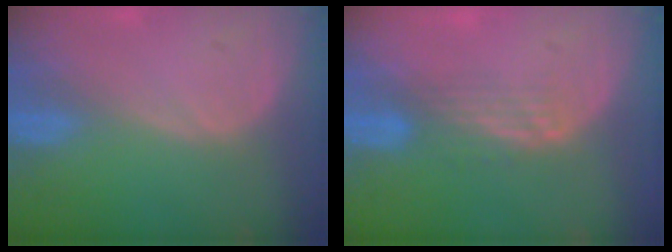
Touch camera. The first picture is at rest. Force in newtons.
{"total": 3.4, "press": 2.9, "slide": 1.8}